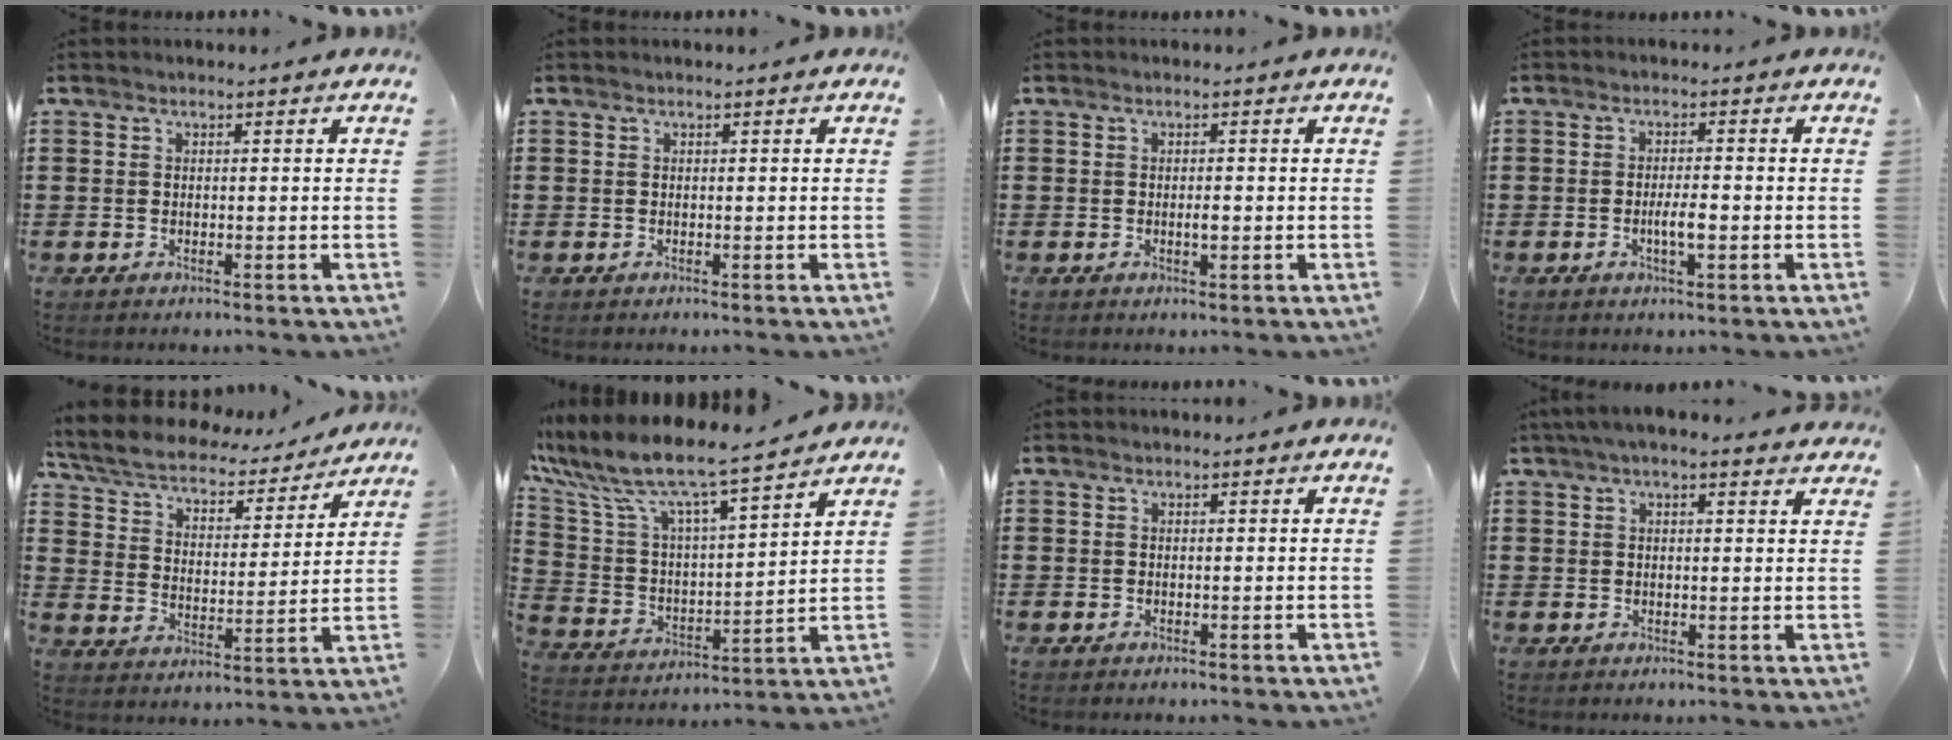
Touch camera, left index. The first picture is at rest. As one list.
[{"total": 0.0}, {"total": 1.4, "force": [-0.1, 0.4, 1.3], "torque": [-0.026, -0.002, -0.001]}, {"total": 3.3, "force": [-0.8, 0.7, 3.1], "torque": [-0.054, 0.001, -0.013]}, {"total": 5.1, "force": [4.8, 1.2, 1.5], "torque": [-0.054, -0.033, 0.077]}, {"total": 8.3, "force": [7.2, 0.9, 4.0], "torque": [-0.112, -0.054, 0.117]}, {"total": 0.0}, {"total": 3.0, "force": [2.4, 0.5, 1.8], "torque": [-0.041, 0.005, 0.043]}]